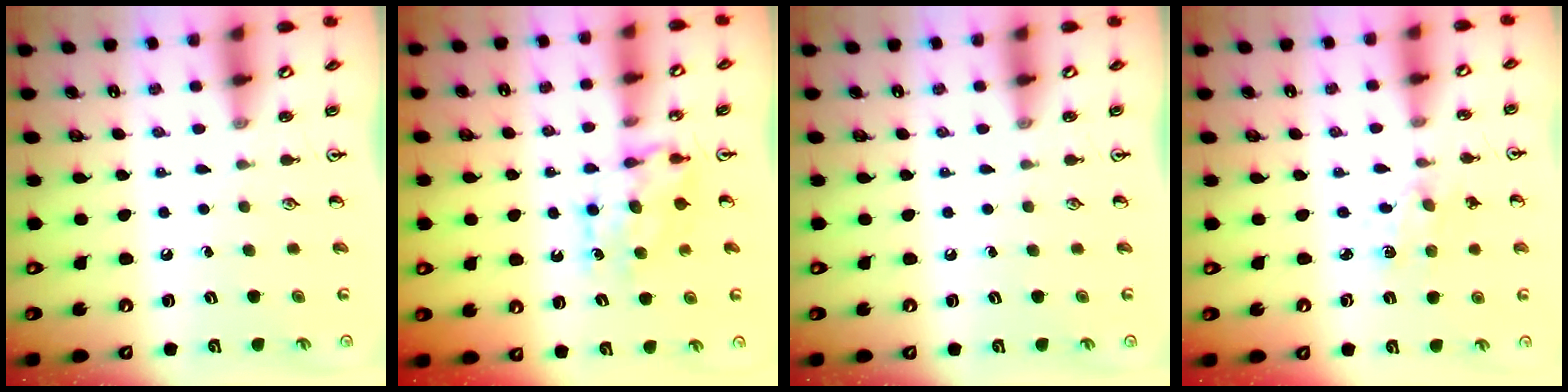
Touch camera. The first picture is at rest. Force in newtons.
{"total": 7.2, "press": 7.2, "slide": 0.7}
{"total": 0.0}
{"total": 2.7, "press": 2.7, "slide": 0.4}